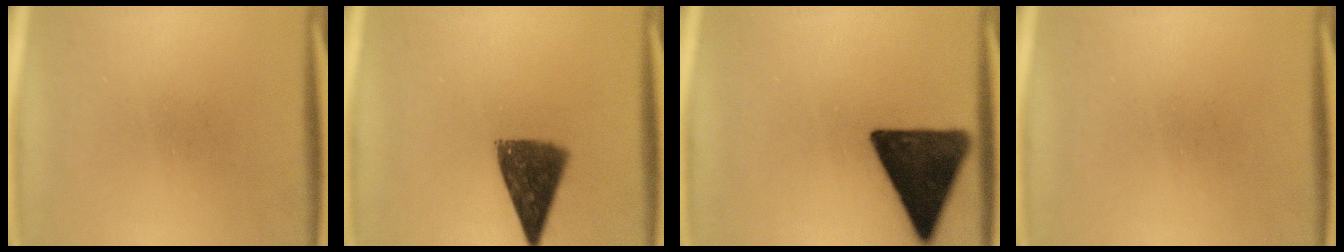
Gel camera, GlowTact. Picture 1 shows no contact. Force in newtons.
{"total": 9.6}
{"total": 15.8}
{"total": 0.0}